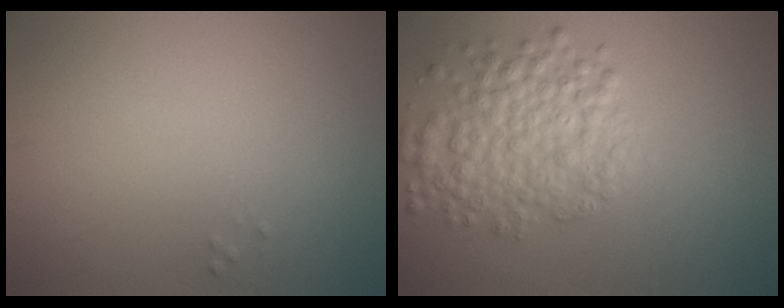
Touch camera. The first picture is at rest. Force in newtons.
{"total": 5.4, "press": 5.4, "slide": 0.1}